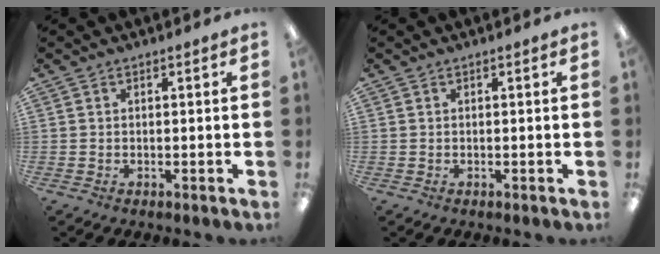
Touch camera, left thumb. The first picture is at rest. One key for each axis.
{"total": 0.0}